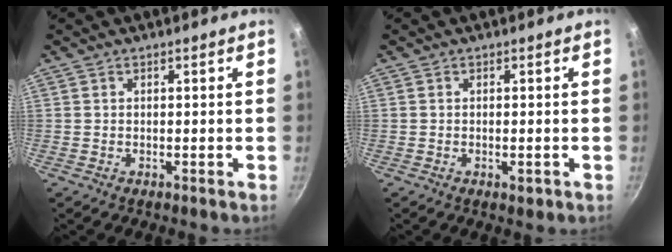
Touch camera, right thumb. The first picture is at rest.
{"total": 1.7, "force": [-0.6, 0.7, 1.4], "torque": [-0.023, -0.001, -0.009]}